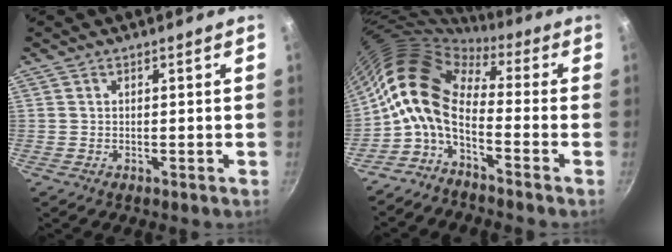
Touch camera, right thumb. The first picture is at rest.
{"total": 11.8, "force": [-2.3, 6.2, 9.7], "torque": [-0.170, 0.035, -0.065]}